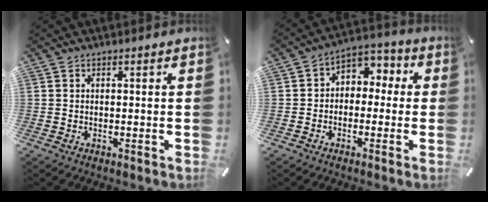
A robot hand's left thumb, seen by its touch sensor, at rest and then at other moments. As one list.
[{"total": 5.1, "force": [-1.4, 4.6, 1.7], "torque": [-0.022, 0.021, -0.031]}]